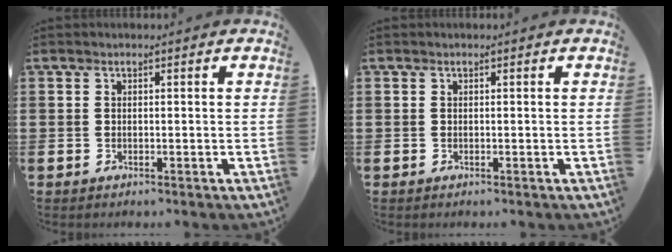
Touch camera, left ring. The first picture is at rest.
{"total": 0.0}